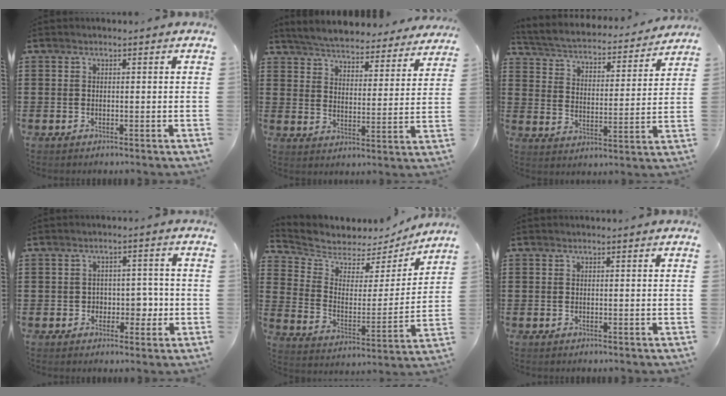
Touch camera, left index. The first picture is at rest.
{"total": 5.1, "force": [5.1, -0.3, 0.4], "torque": [-0.037, -0.043, 0.085]}
{"total": 3.1, "force": [3.1, 0.3, 0.7], "torque": [-0.034, -0.032, 0.042]}
{"total": 3.7, "force": [-0.6, 3.1, 1.9], "torque": [-0.033, 0.000, -0.021]}
{"total": 5.1, "force": [4.5, 2.3, 0.0], "torque": [-0.042, -0.036, 0.074]}
{"total": 0.0}